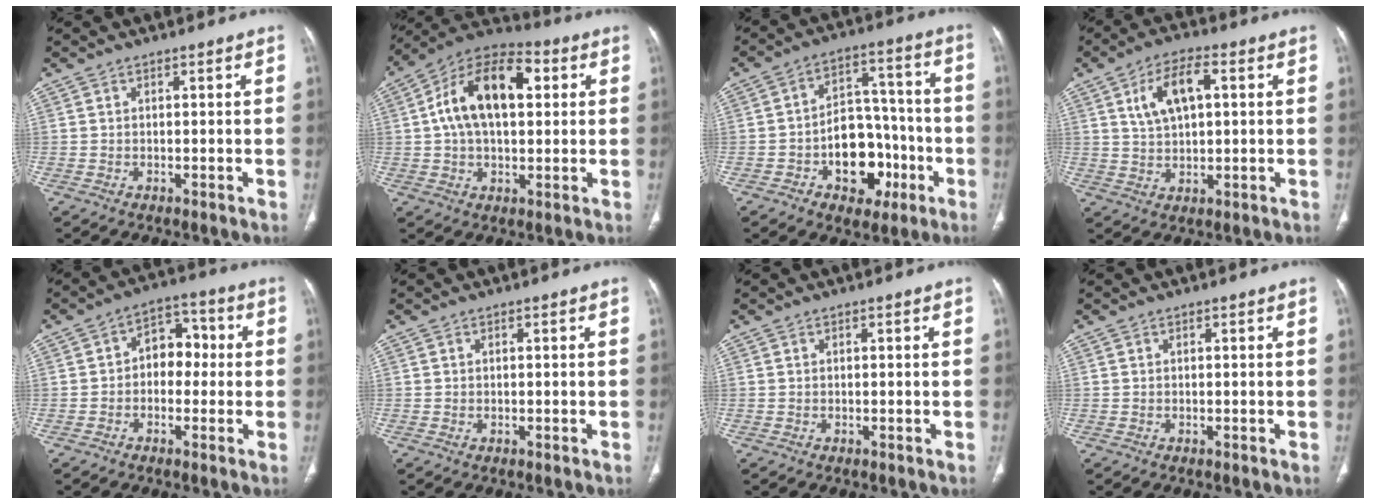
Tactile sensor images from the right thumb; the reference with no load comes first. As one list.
[{"total": 17.1, "force": [3.4, 9.7, 13.6], "torque": [-0.218, 0.026, 0.051]}, {"total": 13.9, "force": [-4.9, 9.5, 8.9], "torque": [-0.084, 0.054, -0.067]}, {"total": 9.0, "force": [2.7, 4.4, 7.3], "torque": [-0.129, 0.006, 0.050]}, {"total": 7.9, "force": [-0.1, 5.7, 5.5], "torque": [-0.044, 0.032, -0.014]}, {"total": 0.0}, {"total": 0.0}, {"total": 0.0}]